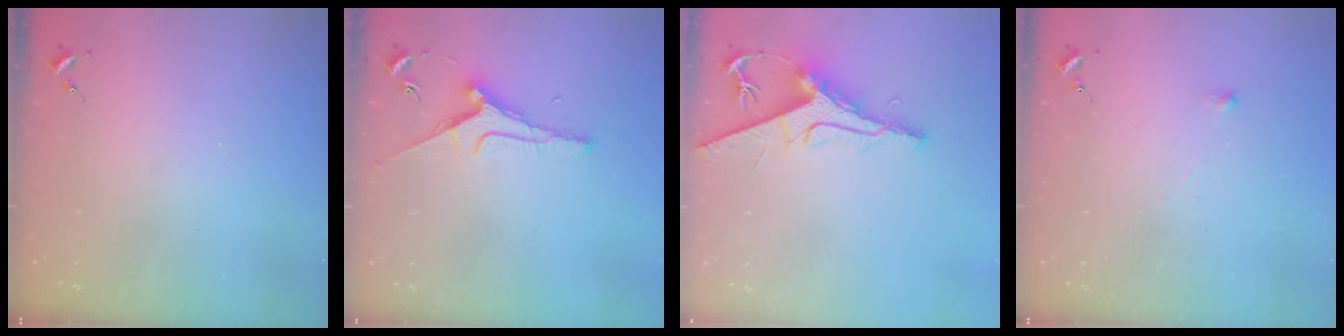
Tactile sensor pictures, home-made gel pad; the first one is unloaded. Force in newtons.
{"total": 6.9, "press": 6.9, "slide": 0.2}
{"total": 10.5, "press": 10.4, "slide": 1.1}
{"total": 2.5, "press": 2.5, "slide": 0.2}